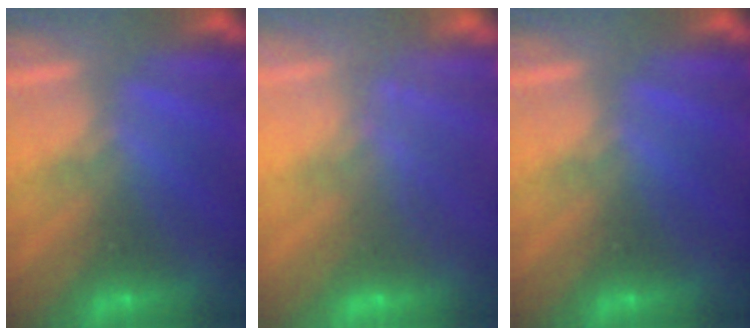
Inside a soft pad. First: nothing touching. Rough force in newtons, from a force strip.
{"total": 8.7}
{"total": 0.0}